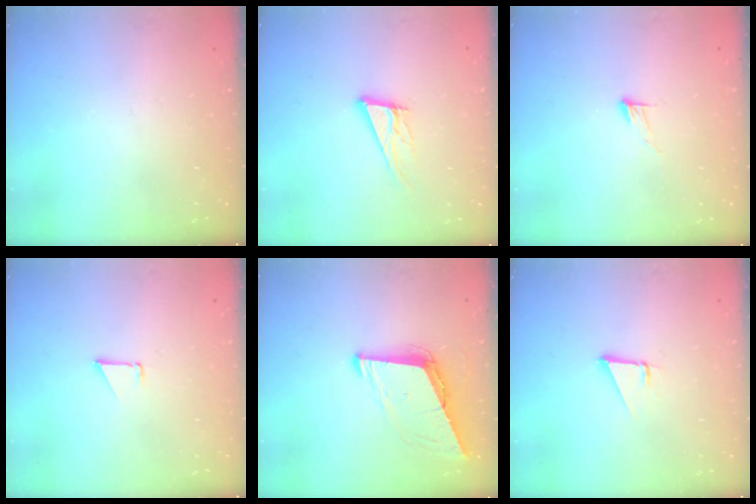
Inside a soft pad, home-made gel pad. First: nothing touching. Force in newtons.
{"total": 12.4, "press": 11.9, "slide": 3.3}
{"total": 5.2, "press": 5.1, "slide": 0.4}
{"total": 0.7, "press": 0.7, "slide": 0.1}
{"total": 8.3, "press": 7.8, "slide": 3.1}
{"total": 1.9, "press": 1.9, "slide": 0.0}